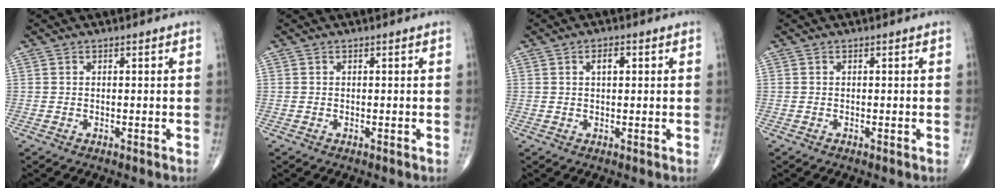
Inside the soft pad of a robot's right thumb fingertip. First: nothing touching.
{"total": 0.0}
{"total": 2.5, "force": [0.8, 1.2, 2.1], "torque": [-0.033, 0.001, 0.012]}
{"total": 0.0}